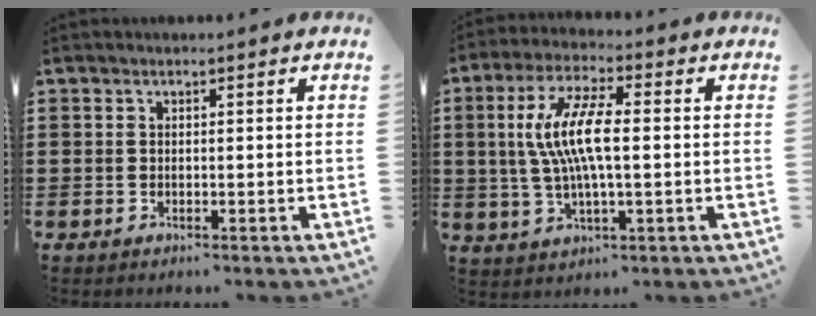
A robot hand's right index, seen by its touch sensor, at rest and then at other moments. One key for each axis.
{"total": 9.5, "fx": 0.3, "fy": 2.8, "fz": 9.0, "tx": -0.199, "ty": -0.003, "tz": -0.005}